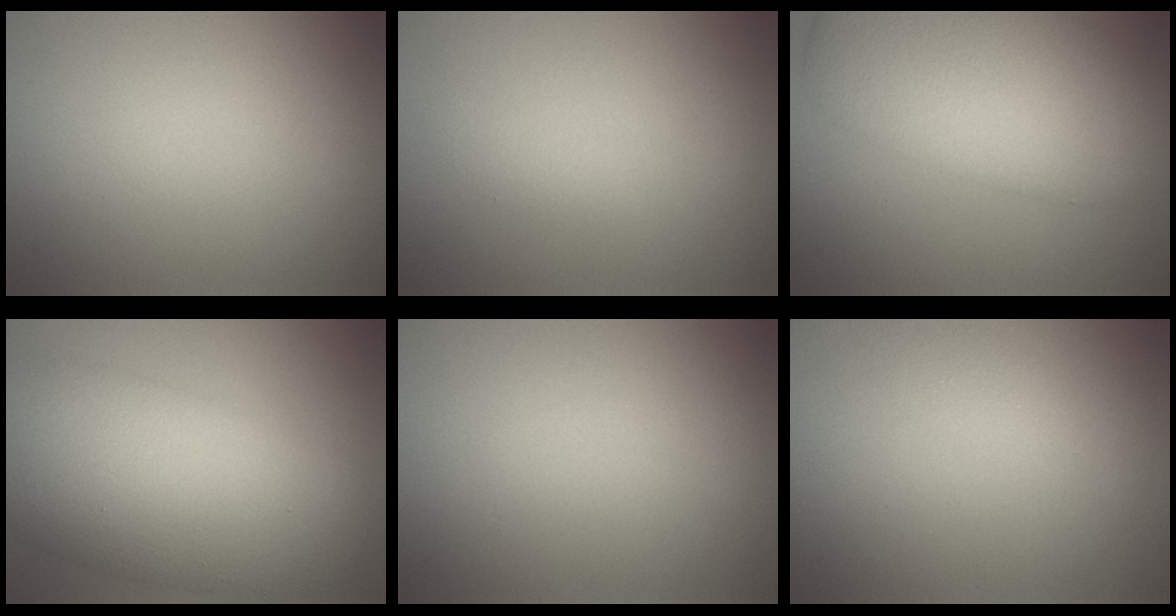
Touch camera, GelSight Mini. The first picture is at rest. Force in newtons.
{"total": 0.8, "press": 0.8, "slide": 0.0}
{"total": 10.3, "press": 10.3, "slide": 0.5}
{"total": 11.9, "press": 11.9, "slide": 0.4}
{"total": 0.0}
{"total": 1.5, "press": 1.5, "slide": 0.1}